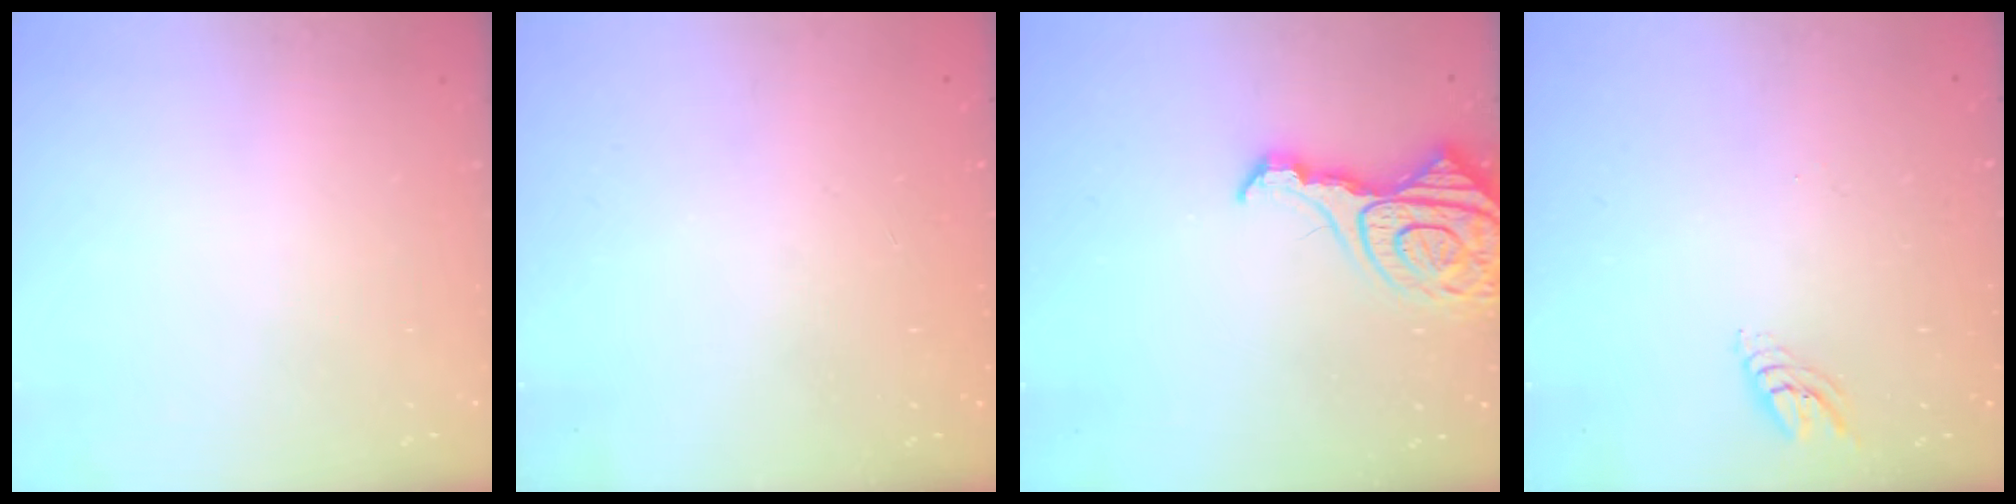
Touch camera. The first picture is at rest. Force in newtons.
{"total": 0.0}
{"total": 15.1, "press": 15.0, "slide": 1.7}
{"total": 4.4, "press": 4.4, "slide": 0.2}